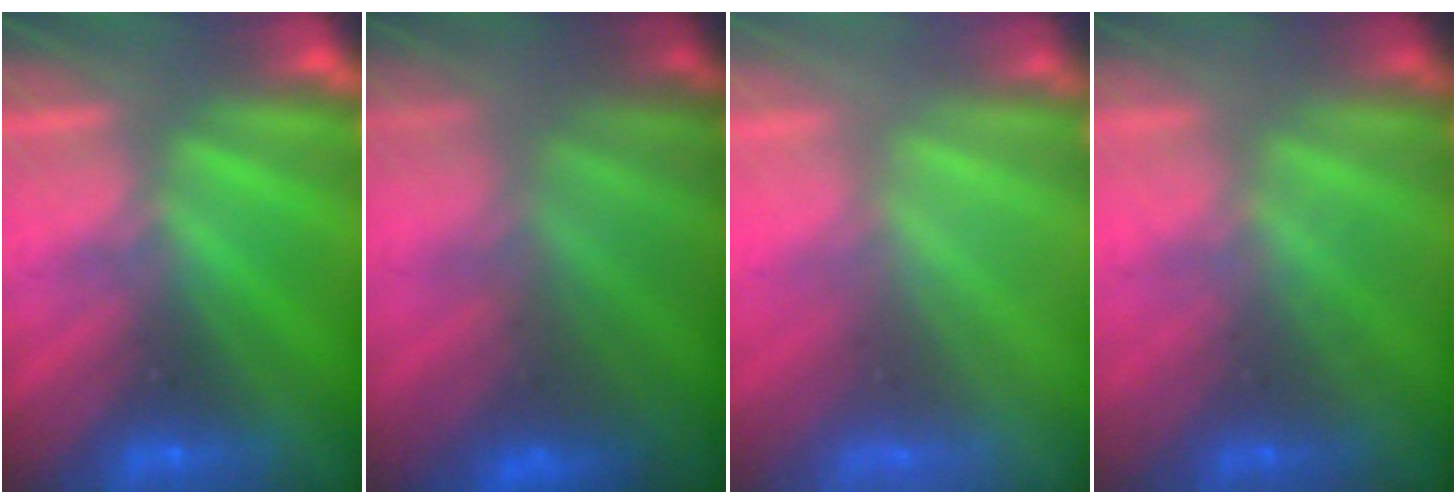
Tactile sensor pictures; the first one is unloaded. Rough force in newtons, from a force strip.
{"total": 3.6}
{"total": 8.4}
{"total": 1.7}